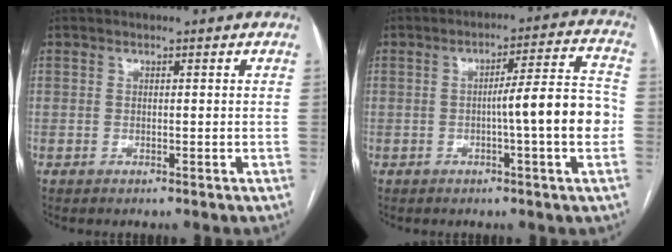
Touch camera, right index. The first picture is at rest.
{"total": 9.8, "force": [-1.5, 0.1, 9.7], "torque": [-0.134, 0.017, -0.027]}